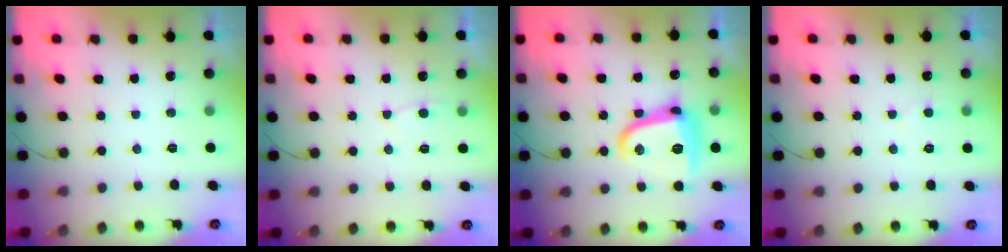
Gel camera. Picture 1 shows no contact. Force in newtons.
{"total": 3.7, "press": 3.7, "slide": 0.4}
{"total": 15.6, "press": 15.5, "slide": 0.5}
{"total": 2.6, "press": 2.6, "slide": 0.4}